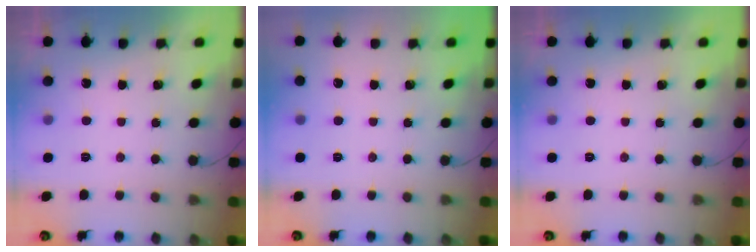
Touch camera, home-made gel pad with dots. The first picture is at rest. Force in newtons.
{"total": 0.0}
{"total": 0.0}